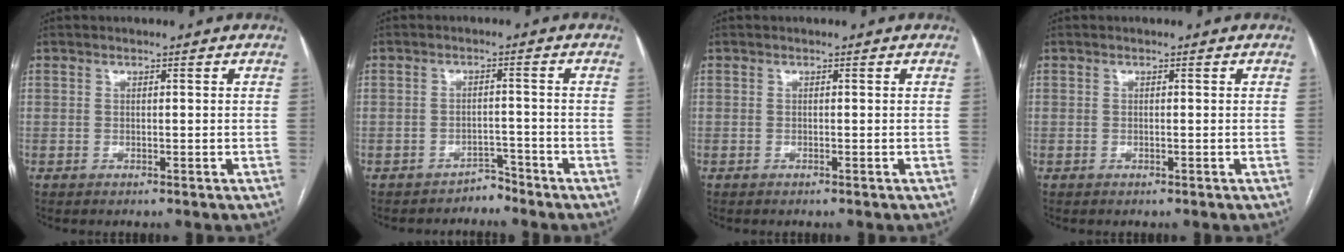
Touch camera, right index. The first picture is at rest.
{"total": 2.3, "force": [-2.1, 0.7, -0.6], "torque": [0.019, 0.001, -0.031]}
{"total": 0.0}
{"total": 0.0}